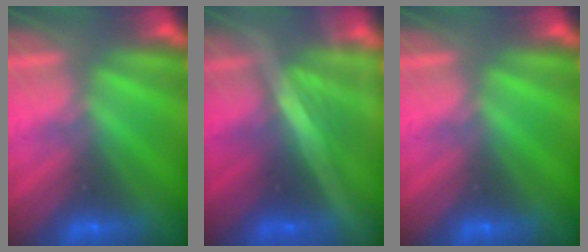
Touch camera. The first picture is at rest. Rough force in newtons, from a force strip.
{"total": 1.2}
{"total": 0.0}